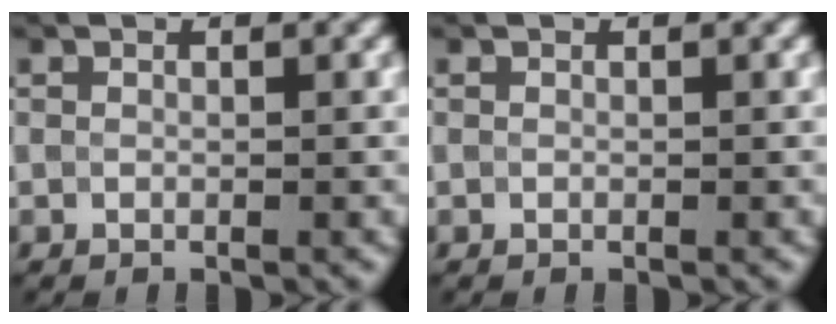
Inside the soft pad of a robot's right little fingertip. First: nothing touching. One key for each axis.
{"total": 0.0}